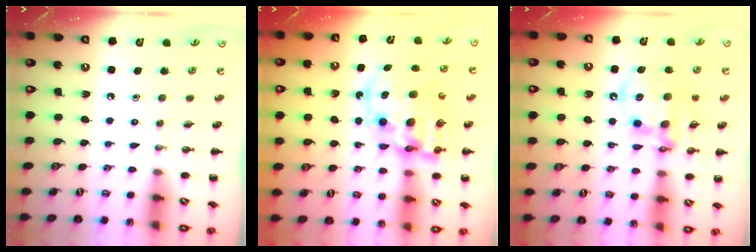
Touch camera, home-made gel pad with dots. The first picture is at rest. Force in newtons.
{"total": 14.1, "press": 13.7, "slide": 3.3}
{"total": 12.6, "press": 12.2, "slide": 3.1}